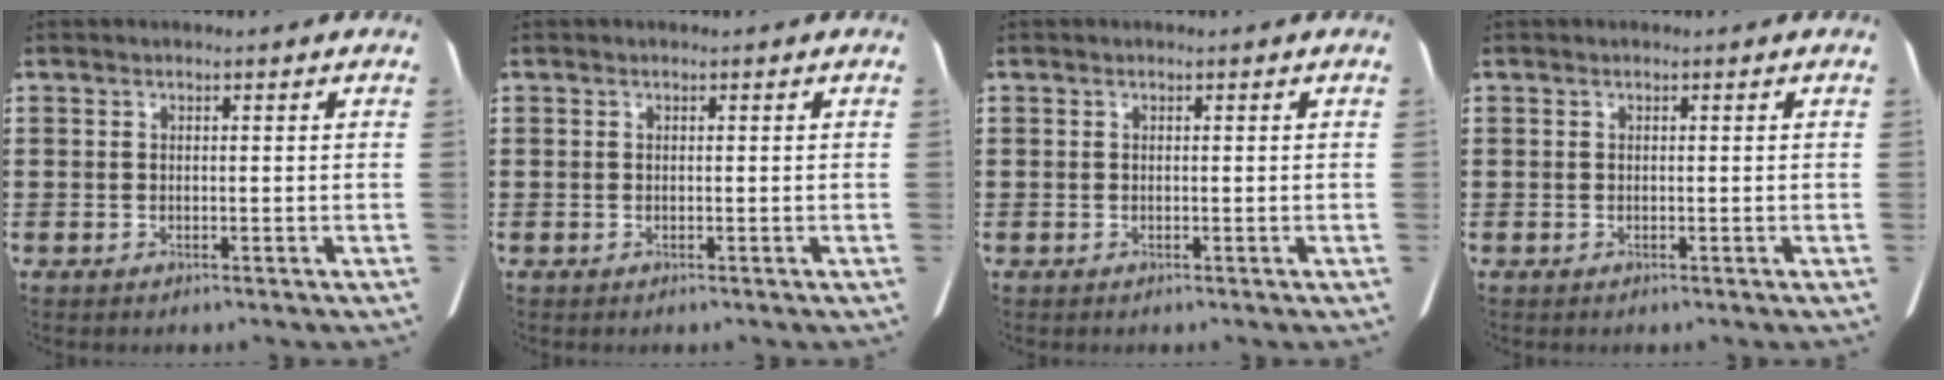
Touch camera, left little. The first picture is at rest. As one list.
[{"total": 0.0}, {"total": 0.0}, {"total": 0.0}]